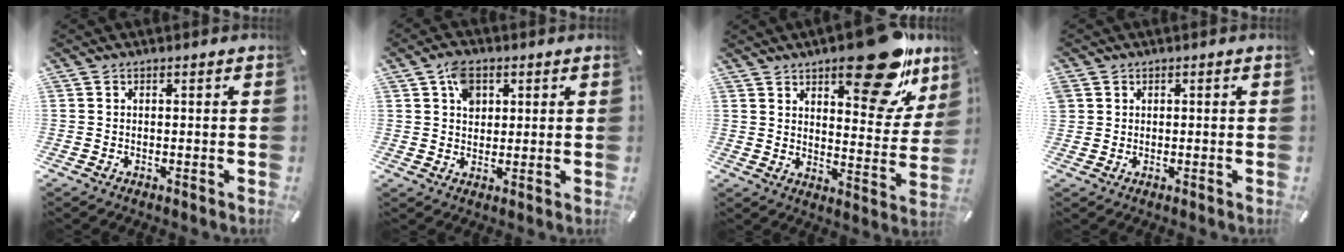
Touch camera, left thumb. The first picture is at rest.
{"total": 5.9, "force": [2.3, 4.6, 2.9], "torque": [-0.037, -0.002, 0.036]}
{"total": 22.0, "force": [14.4, 9.3, 13.8], "torque": [-0.165, -0.097, 0.233]}
{"total": 2.0, "force": [0.8, 1.8, 0.1], "torque": [-0.002, 0.003, 0.015]}